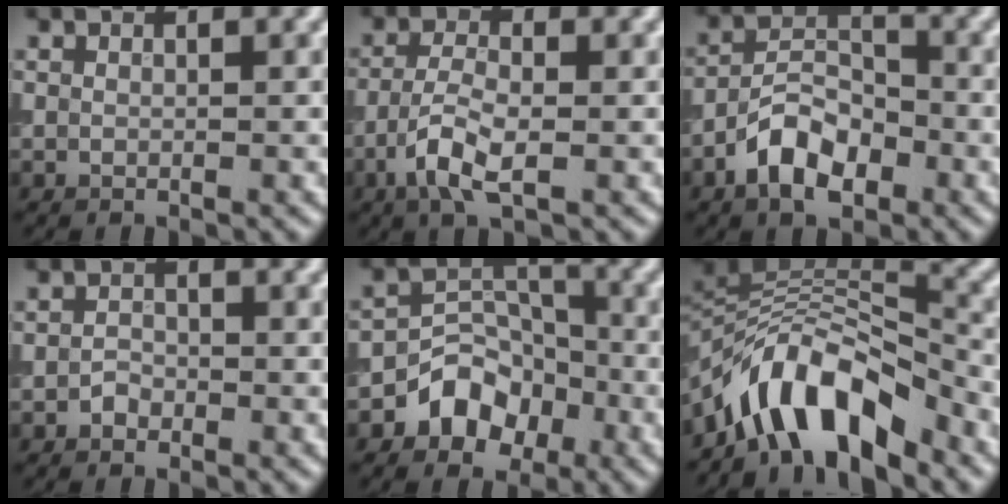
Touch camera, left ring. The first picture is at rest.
{"total": 4.0, "force": [-1.8, 1.4, 3.3], "torque": [-0.072, 0.000, -0.043]}
{"total": 5.4, "force": [-3.0, 2.9, 3.5], "torque": [-0.054, 0.008, -0.064]}
{"total": 1.0, "force": [-0.7, 0.7, 0.3], "torque": [-0.005, 0.000, -0.017]}
{"total": 4.6, "force": [-2.6, 3.3, 2.0], "torque": [-0.020, 0.005, -0.050]}
{"total": 8.3, "force": [-5.7, 3.2, 5.2], "torque": [-0.064, 0.010, -0.112]}